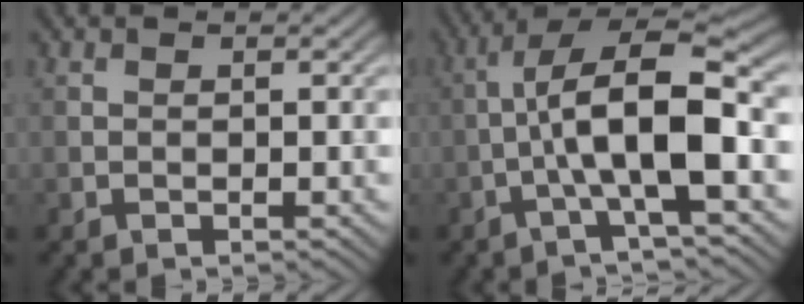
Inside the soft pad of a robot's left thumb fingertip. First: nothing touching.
{"total": 10.8, "force": [-2.0, 2.8, 10.2], "torque": [-0.171, 0.025, -0.045]}